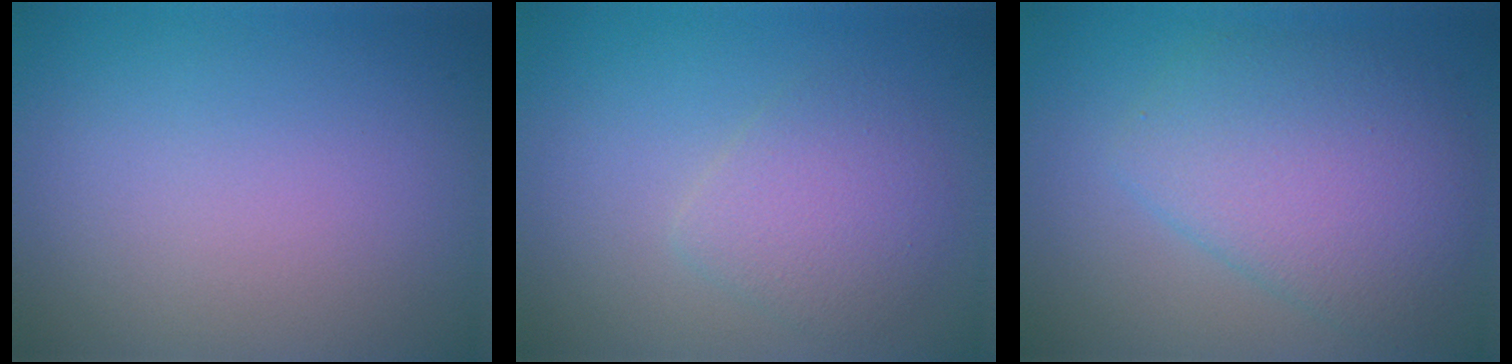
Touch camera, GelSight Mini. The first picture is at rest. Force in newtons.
{"total": 2.9, "press": 2.9, "slide": 0.0}
{"total": 5.9, "press": 5.9, "slide": 0.1}